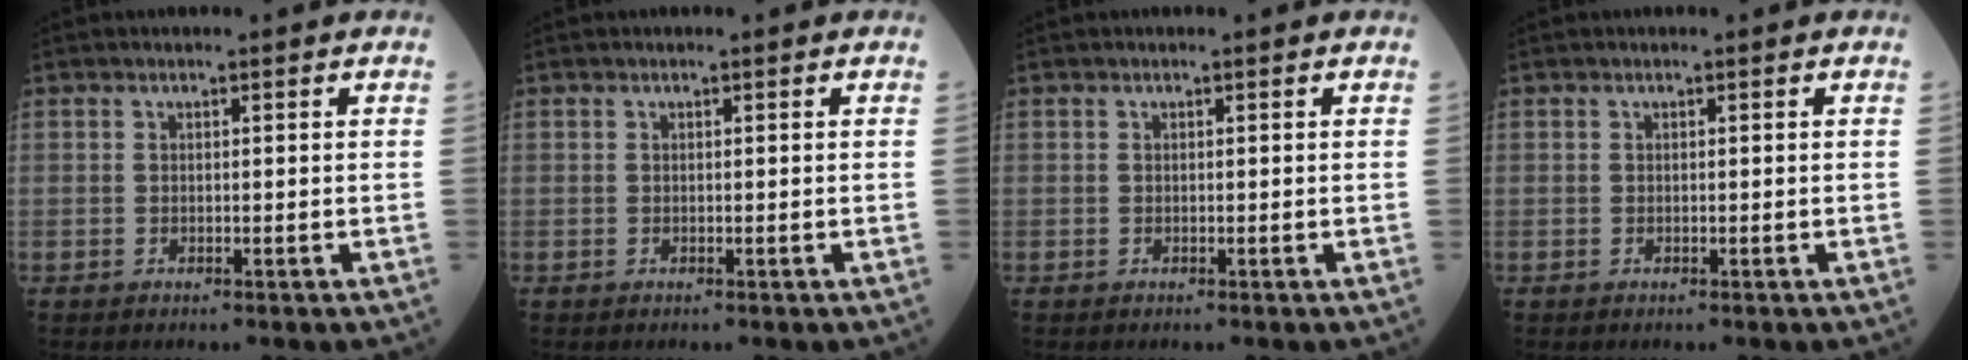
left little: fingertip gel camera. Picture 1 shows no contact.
{"total": 0.0}
{"total": 0.0}
{"total": 0.0}